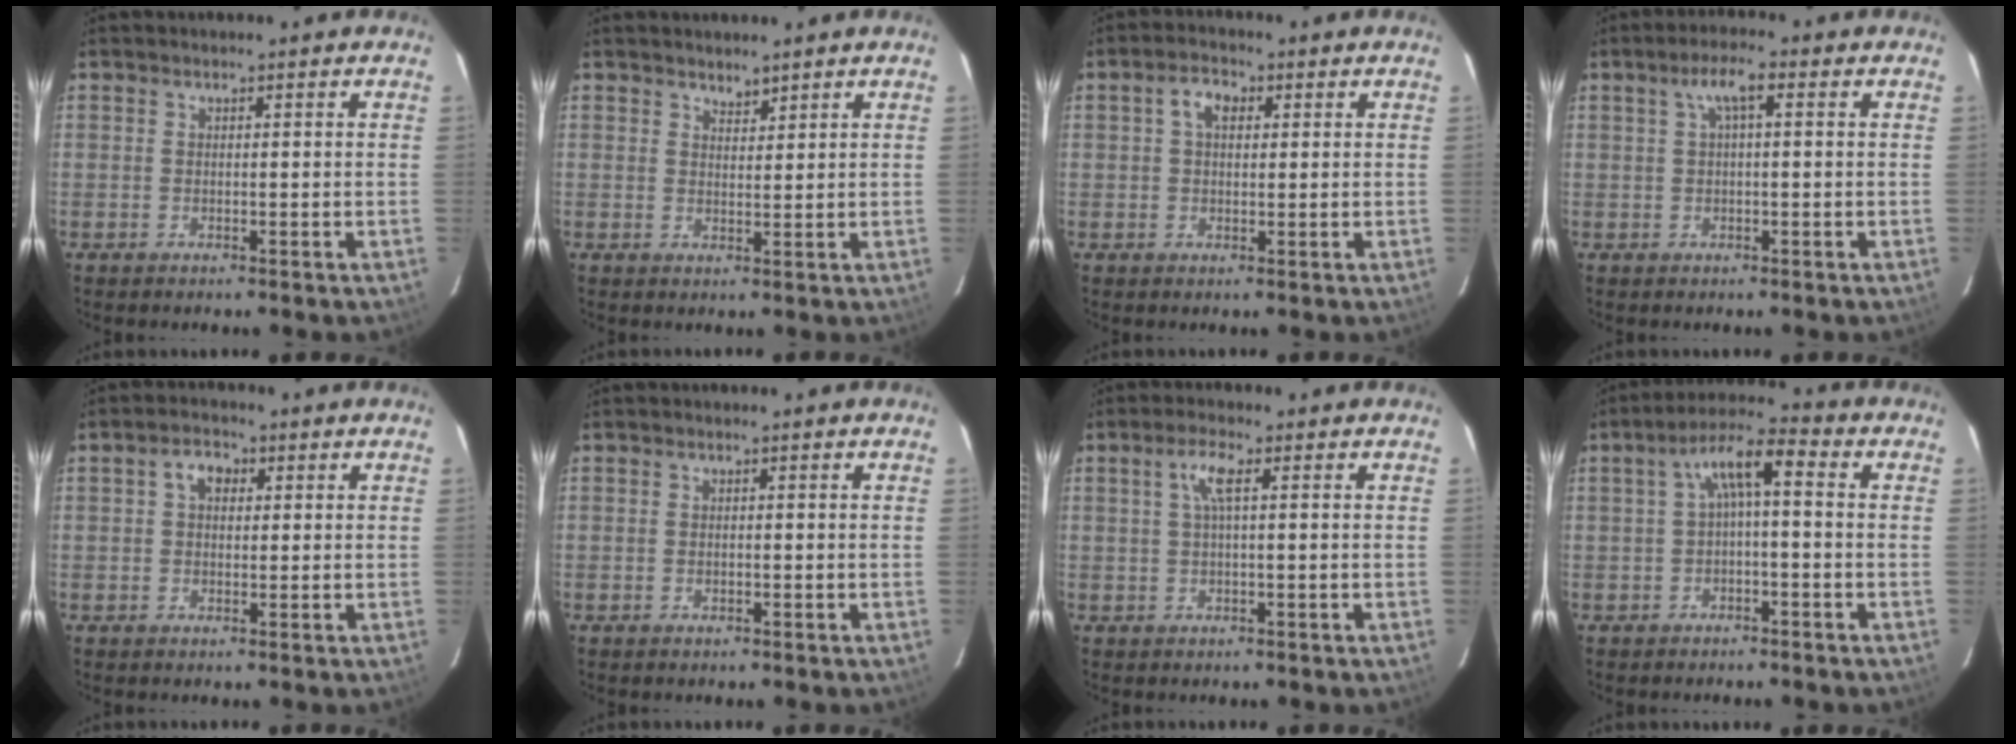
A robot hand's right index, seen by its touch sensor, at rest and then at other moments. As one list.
[{"total": 1.8, "force": [1.5, 0.8, 0.4], "torque": [-0.003, -0.001, 0.026]}, {"total": 3.7, "force": [1.0, 2.5, 2.6], "torque": [-0.046, 0.014, 0.018]}, {"total": 3.8, "force": [1.0, 0.8, 3.6], "torque": [-0.070, 0.011, 0.017]}, {"total": 3.5, "force": [0.9, 2.6, 2.1], "torque": [-0.036, 0.015, 0.015]}, {"total": 0.6, "force": [-0.2, 0.4, 0.4], "torque": [-0.007, -0.001, -0.002]}, {"total": 3.4, "force": [0.8, 0.5, 3.2], "torque": [-0.067, 0.006, 0.015]}, {"total": 6.3, "force": [-0.1, 1.7, 6.0], "torque": [-0.121, 0.023, -0.001]}]